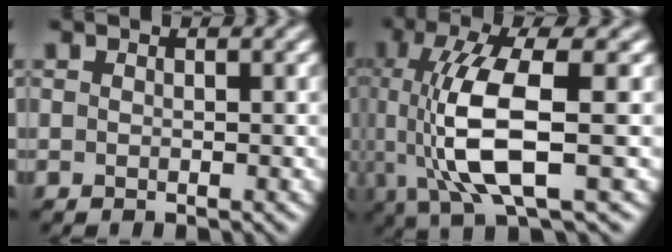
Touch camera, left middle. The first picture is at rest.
{"total": 9.0, "force": [-0.3, 2.7, 8.5], "torque": [-0.181, -0.006, 0.001]}